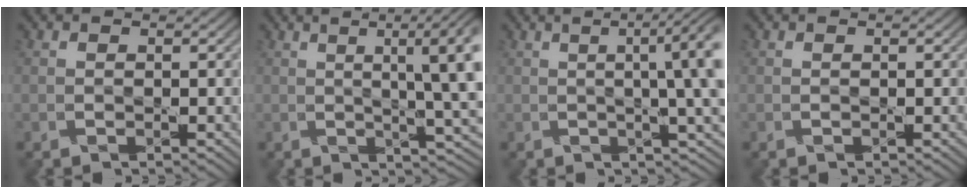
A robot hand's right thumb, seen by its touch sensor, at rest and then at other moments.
{"total": 9.4, "force": [1.7, 1.8, 9.1], "torque": [-0.106, 0.015, 0.023]}
{"total": 7.8, "force": [0.9, 1.7, 7.5], "torque": [-0.078, 0.022, 0.007]}
{"total": 0.0}